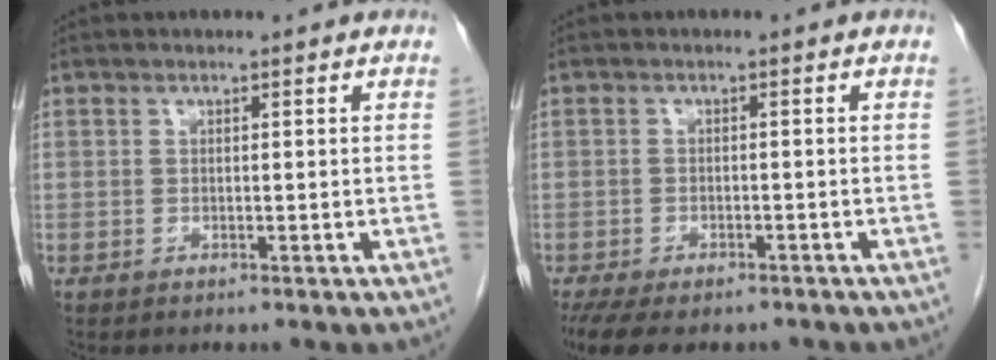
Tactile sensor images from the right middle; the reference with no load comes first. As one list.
[{"total": 10.4, "force": [-7.9, 4.1, 5.2], "torque": [-0.099, -0.008, -0.111]}]